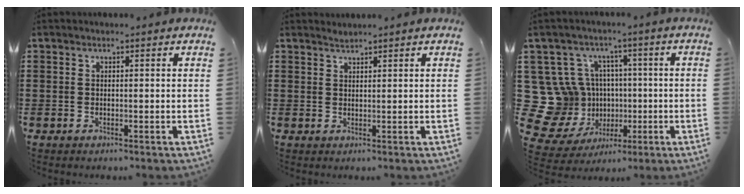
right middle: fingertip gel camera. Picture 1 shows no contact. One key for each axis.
{"total": 1.0, "fx": 1.0, "fy": 0.0, "fz": -0.1, "tx": -0.001, "ty": -0.001, "tz": 0.019}
{"total": 12.9, "fx": 0.6, "fy": 12.5, "fz": 3.3, "tx": -0.130, "ty": -0.007, "tz": 0.033}